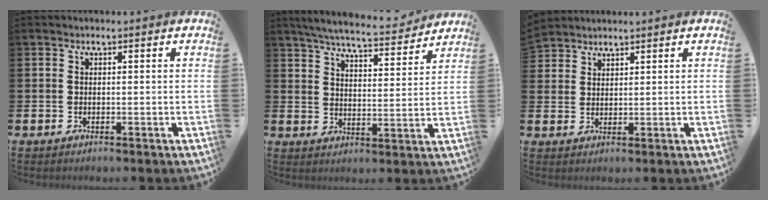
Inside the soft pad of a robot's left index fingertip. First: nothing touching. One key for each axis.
{"total": 6.5, "fx": 6.3, "fy": 0.6, "fz": 1.7, "tx": -0.052, "ty": -0.041, "tz": 0.108}
{"total": 2.9, "fx": 2.8, "fy": 0.5, "fz": -0.5, "tx": 0.015, "ty": -0.017, "tz": 0.051}